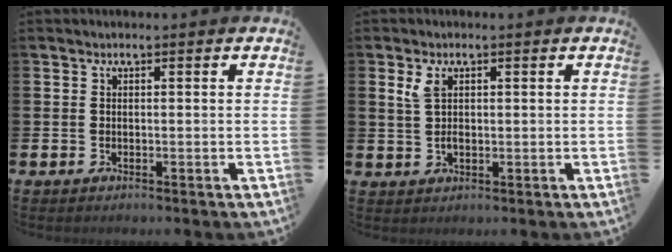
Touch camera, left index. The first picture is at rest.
{"total": 2.8, "force": [1.3, 1.5, 2.0], "torque": [-0.032, 0.002, 0.020]}